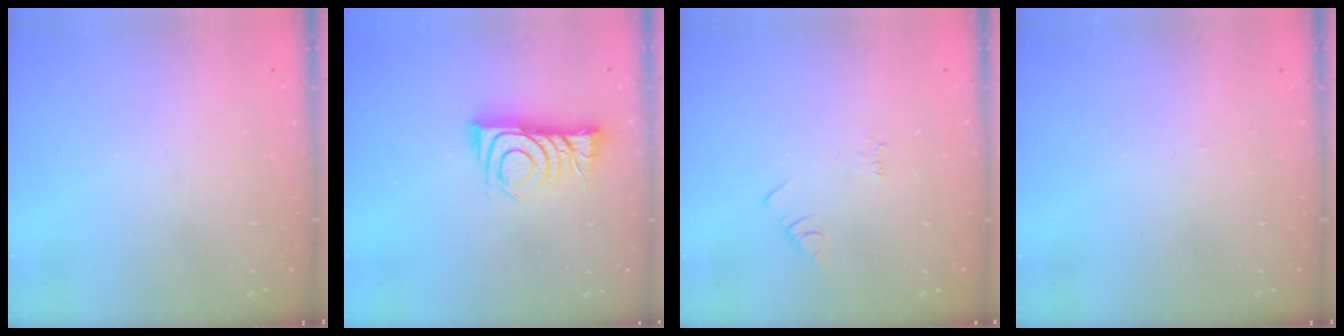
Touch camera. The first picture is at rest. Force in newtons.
{"total": 9.9, "press": 9.9, "slide": 0.4}
{"total": 2.2, "press": 2.1, "slide": 0.4}
{"total": 2.8, "press": 2.8, "slide": 0.4}